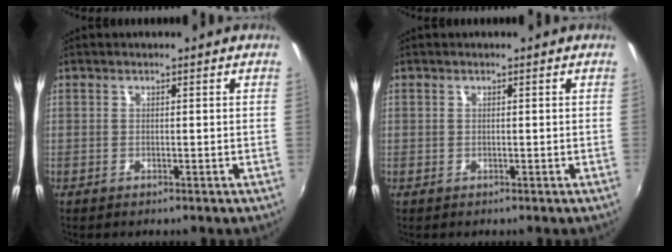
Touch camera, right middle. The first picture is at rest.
{"total": 0.5, "force": [-0.1, 0.5, 0.0], "torque": [0.001, -0.001, -0.003]}